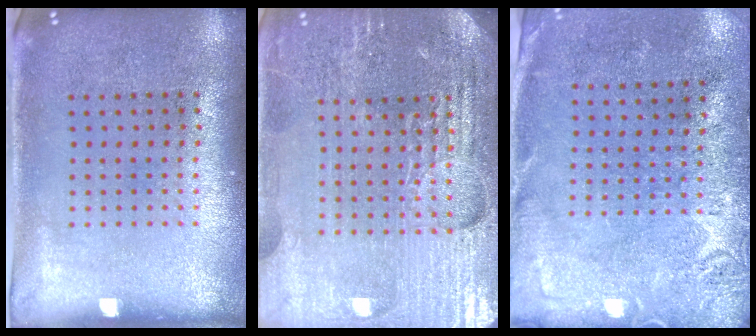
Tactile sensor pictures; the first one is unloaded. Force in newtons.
{"total": 4.9, "press": 4.6, "slide": 1.6}
{"total": 2.8, "press": 2.4, "slide": 1.4}